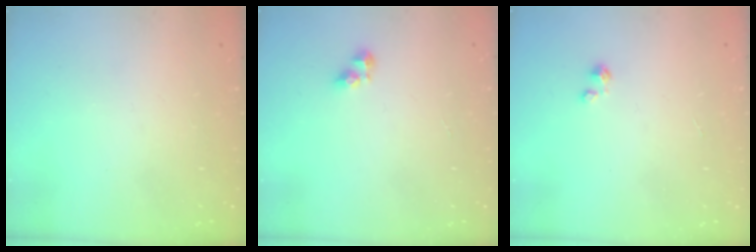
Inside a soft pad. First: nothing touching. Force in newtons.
{"total": 5.0, "press": 5.0, "slide": 0.6}
{"total": 0.0}